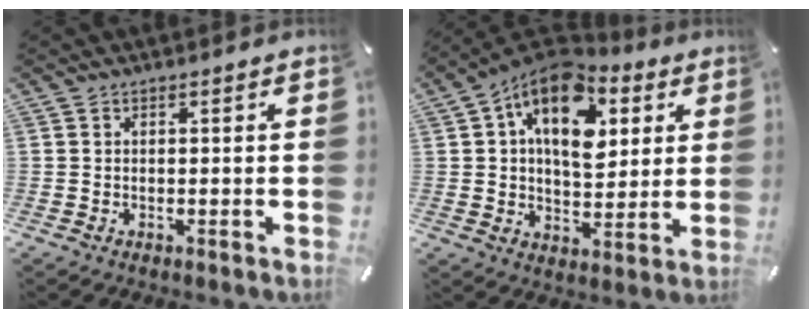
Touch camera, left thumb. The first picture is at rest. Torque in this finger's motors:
{"motor_torque": [2.25, 2.76, 2.22, -0.55, 0.21]}